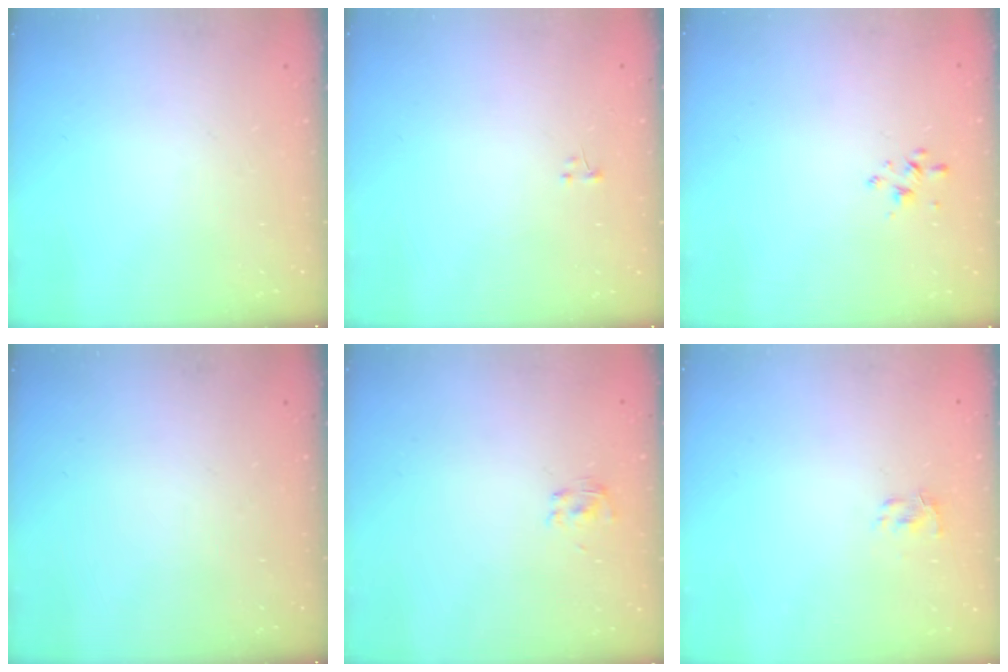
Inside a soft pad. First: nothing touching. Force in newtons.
{"total": 0.0}
{"total": 2.1, "press": 2.0, "slide": 0.6}
{"total": 0.0}
{"total": 1.9, "press": 1.6, "slide": 1.0}
{"total": 1.4, "press": 1.3, "slide": 0.6}